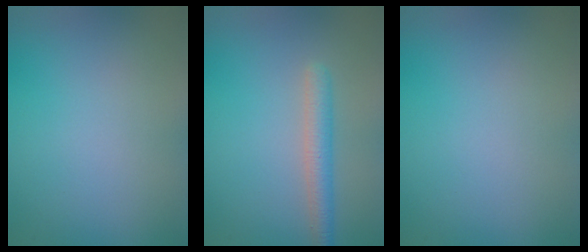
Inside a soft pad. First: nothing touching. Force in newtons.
{"total": 2.6, "press": 2.6, "slide": 0.1}
{"total": 0.0}